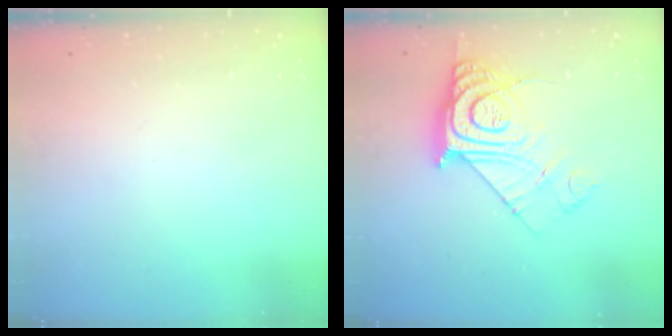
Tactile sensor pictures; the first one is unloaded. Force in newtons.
{"total": 15.3, "press": 15.2, "slide": 1.1}